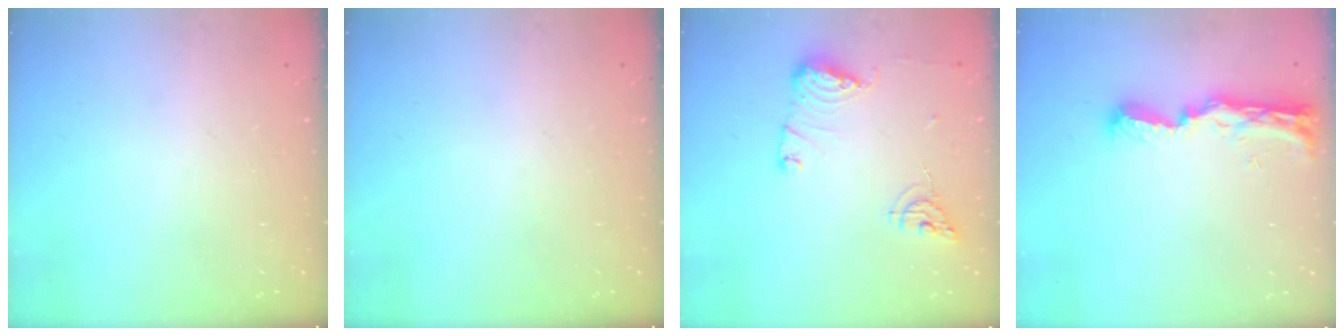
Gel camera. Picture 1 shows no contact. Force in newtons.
{"total": 0.0}
{"total": 10.1, "press": 10.1, "slide": 0.8}
{"total": 8.8, "press": 8.8, "slide": 1.0}